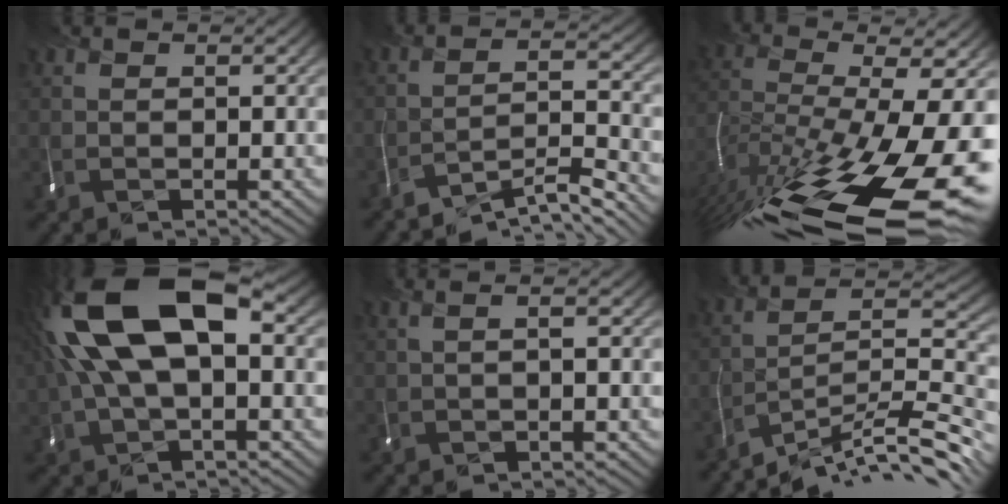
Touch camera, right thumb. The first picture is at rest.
{"total": 7.2, "force": [-6.7, 0.2, 2.6], "torque": [-0.024, 0.006, -0.123]}
{"total": 18.2, "force": [-11.0, 6.2, 13.2], "torque": [-0.253, -0.040, -0.166]}
{"total": 13.5, "force": [2.4, 6.7, 11.5], "torque": [-0.255, 0.011, 0.040]}
{"total": 0.8, "force": [0.0, -0.5, 0.7], "torque": [0.008, 0.002, -0.013]}
{"total": 11.8, "force": [-10.2, 1.1, 5.9], "torque": [-0.081, 0.011, -0.175]}